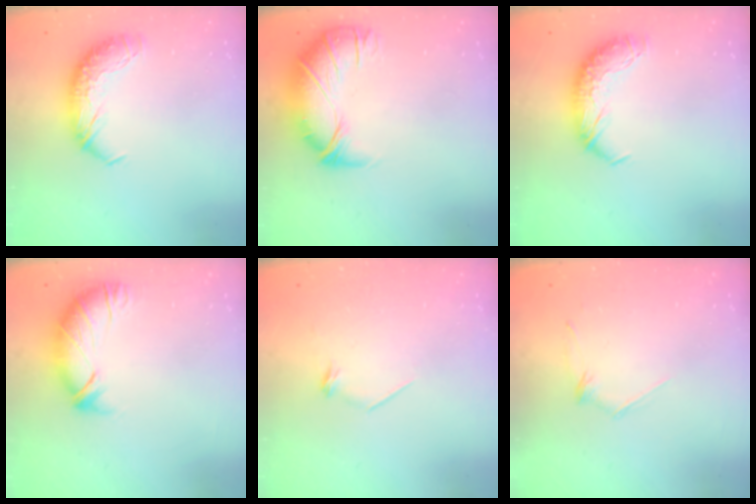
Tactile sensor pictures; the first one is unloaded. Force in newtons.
{"total": 2.6, "press": 1.0, "slide": 2.4}
{"total": 0.0}
{"total": 2.3, "press": 1.8, "slide": 1.4}
{"total": 8.1, "press": 8.1, "slide": 0.5}
{"total": 7.2, "press": 7.2, "slide": 0.9}